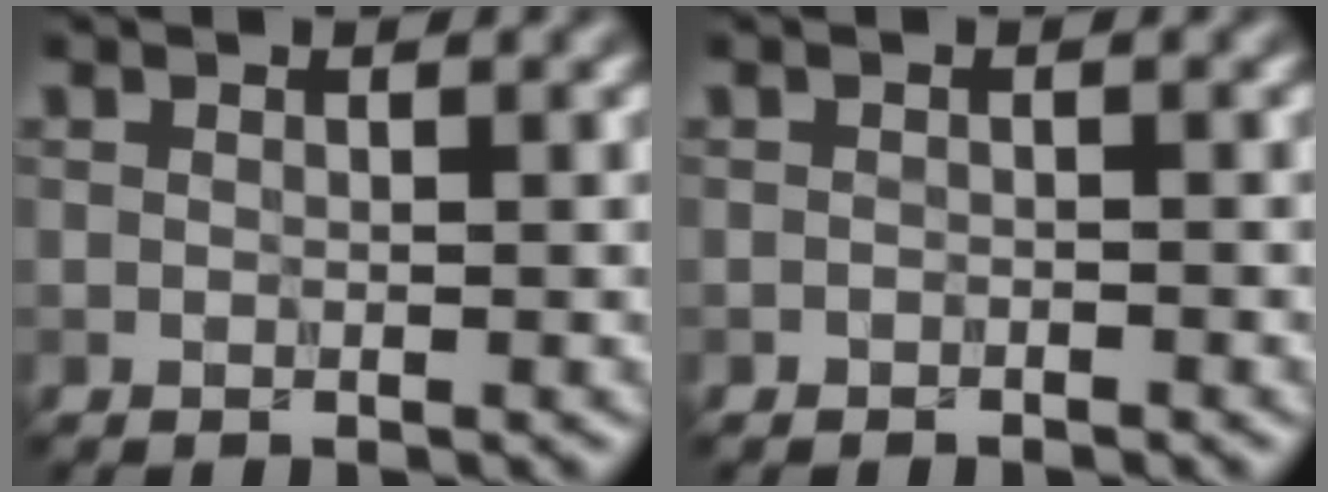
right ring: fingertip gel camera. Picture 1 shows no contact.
{"total": 0.7, "force": [-0.7, 0.3, -0.1], "torque": [0.005, 0.002, -0.013]}